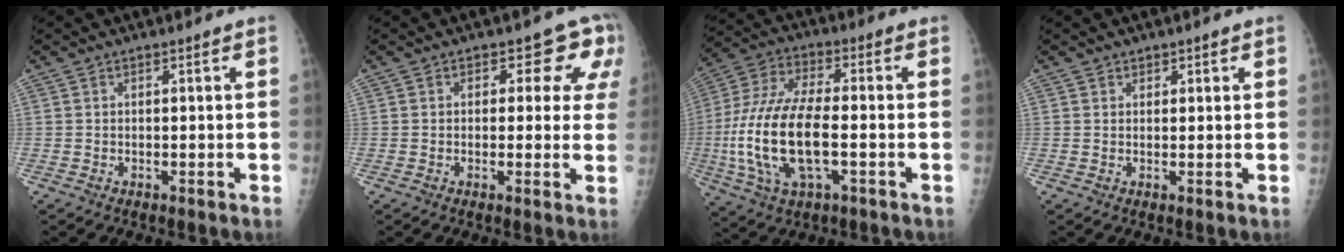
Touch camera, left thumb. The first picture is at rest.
{"total": 6.8, "force": [3.1, 4.5, 4.1], "torque": [-0.002, -0.007, 0.022]}
{"total": 18.2, "force": [-3.3, 7.4, 16.3], "torque": [-0.355, 0.016, -0.057]}
{"total": 1.2, "force": [0.7, 0.9, 0.0], "torque": [0.025, -0.002, 0.003]}